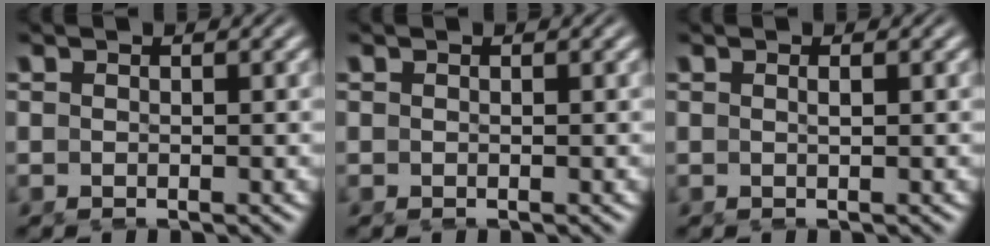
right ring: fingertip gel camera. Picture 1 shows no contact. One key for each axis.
{"total": 0.0}
{"total": 0.8, "fx": -0.1, "fy": -0.7, "fz": 0.5, "tx": -0.008, "ty": -0.005, "tz": 0.003}